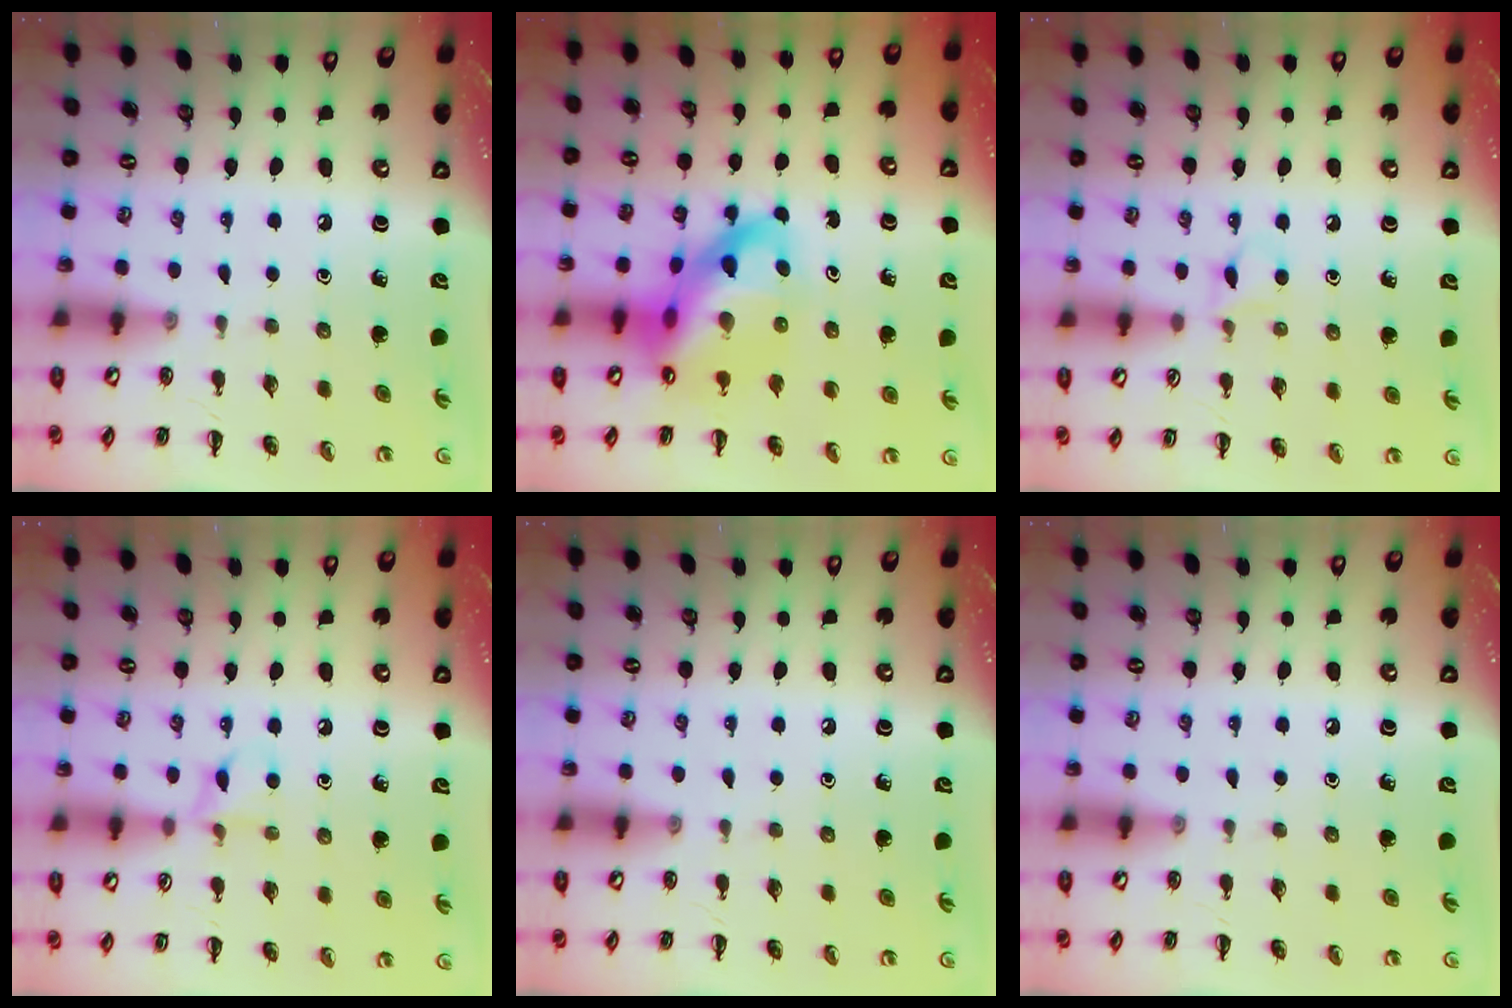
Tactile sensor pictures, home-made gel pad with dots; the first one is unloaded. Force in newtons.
{"total": 16.5, "press": 15.9, "slide": 4.3}
{"total": 3.9, "press": 3.7, "slide": 1.3}
{"total": 6.3, "press": 6.0, "slide": 1.8}
{"total": 0.0}
{"total": 0.0}